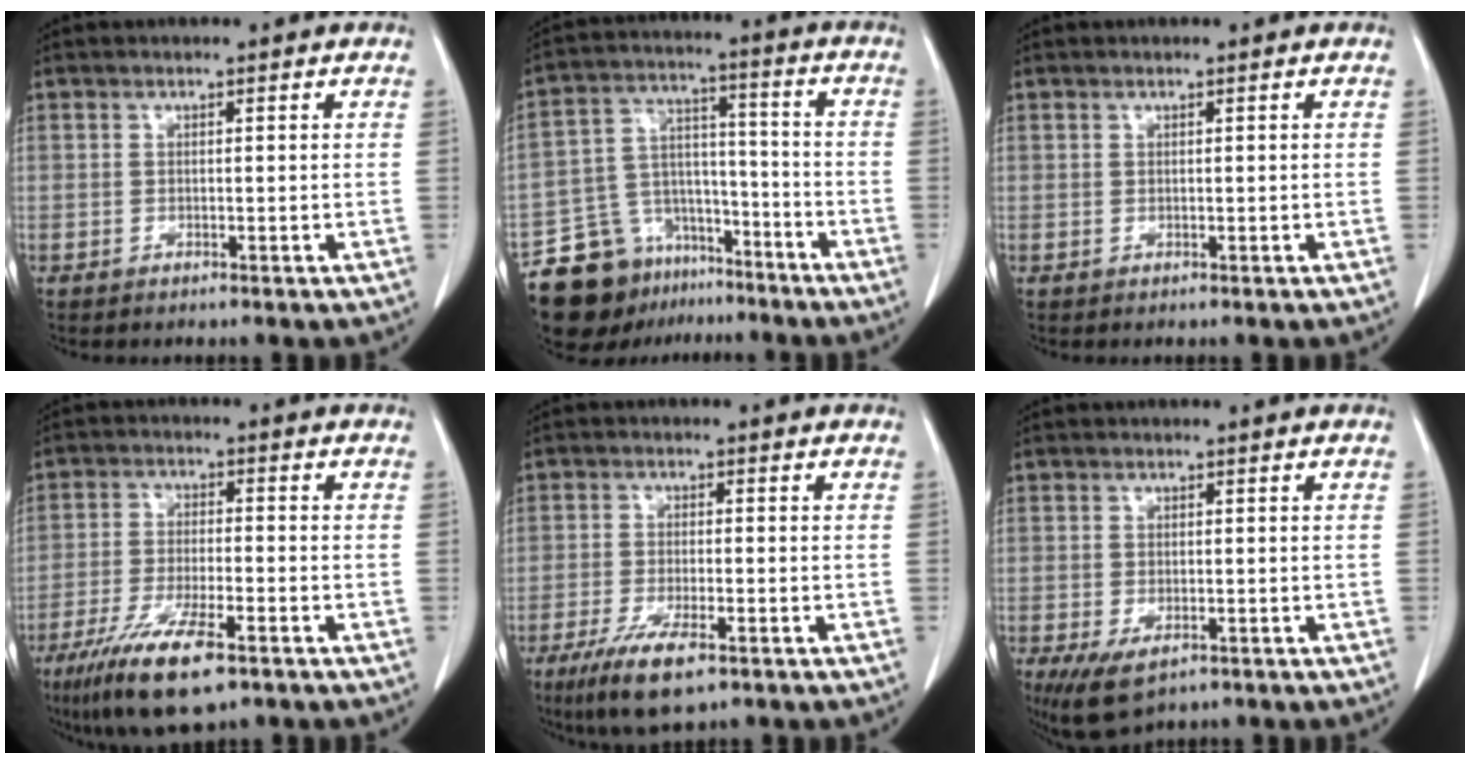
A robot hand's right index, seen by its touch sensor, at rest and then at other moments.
{"total": 14.7, "force": [-10.7, 8.9, 4.9], "torque": [-0.086, 0.053, -0.179]}
{"total": 0.0}
{"total": 11.4, "force": [-7.0, 2.6, 8.6], "torque": [-0.160, -0.023, -0.120]}
{"total": 7.7, "force": [-4.5, 2.2, 5.8], "torque": [-0.109, -0.015, -0.076]}
{"total": 6.3, "force": [-3.6, 3.2, 4.1], "torque": [-0.071, -0.012, -0.057]}